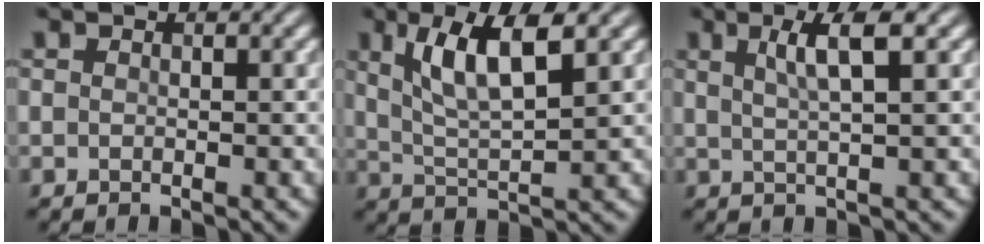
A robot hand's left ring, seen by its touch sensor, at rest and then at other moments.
{"total": 6.5, "force": [2.6, 1.8, 5.6], "torque": [-0.105, -0.001, 0.047]}
{"total": 3.7, "force": [1.5, 0.7, 3.3], "torque": [-0.049, 0.004, 0.025]}